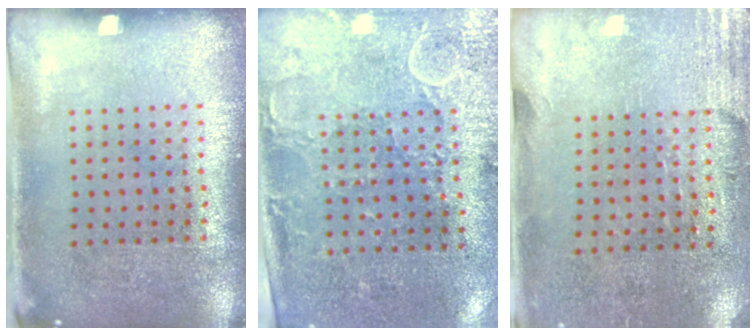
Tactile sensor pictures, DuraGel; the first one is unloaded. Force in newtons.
{"total": 2.9, "press": 2.4, "slide": 1.7}
{"total": 2.8, "press": 2.5, "slide": 1.4}